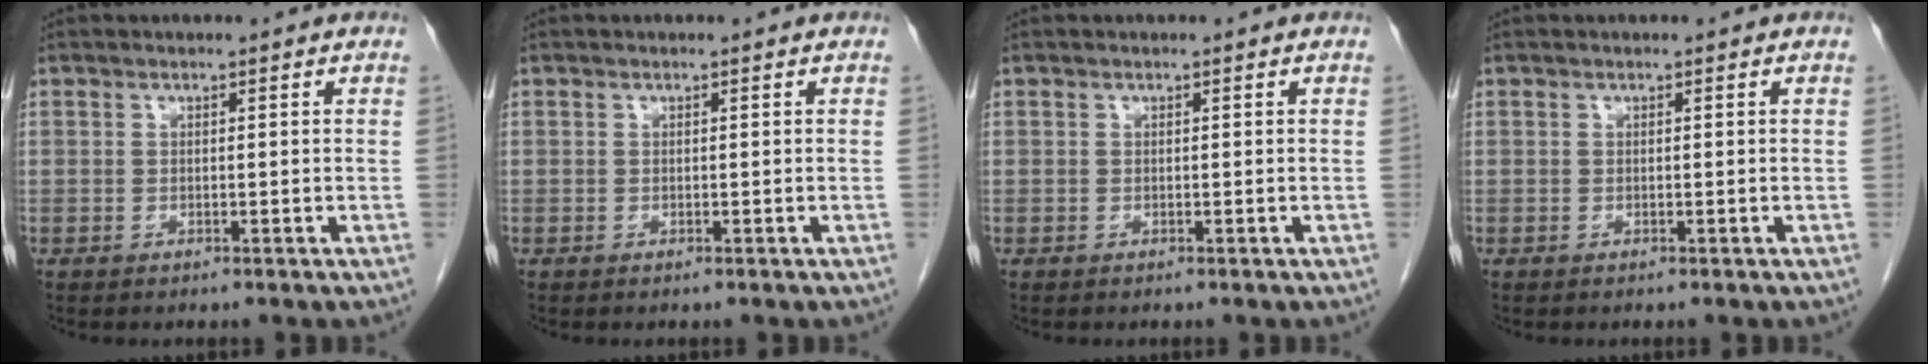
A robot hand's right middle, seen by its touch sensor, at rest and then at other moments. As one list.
[{"total": 0.0}, {"total": 0.0}, {"total": 0.0}]